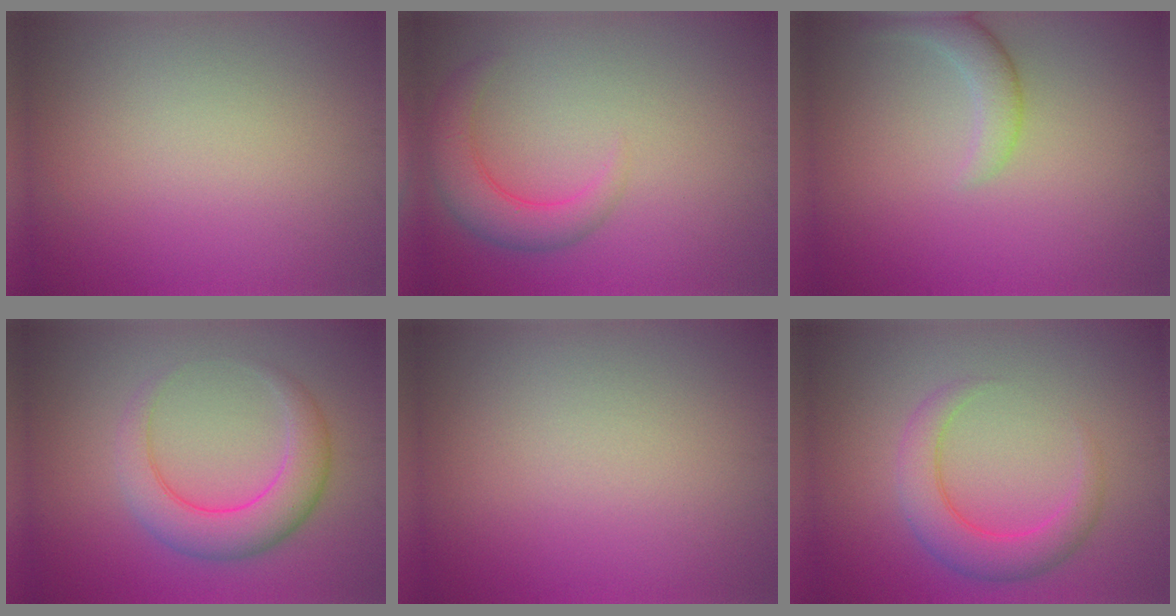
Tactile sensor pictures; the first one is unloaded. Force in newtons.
{"total": 3.7, "press": 3.7, "slide": 0.3}
{"total": 2.6, "press": 2.6, "slide": 0.3}
{"total": 4.8, "press": 4.8, "slide": 0.1}
{"total": 0.0}
{"total": 4.2, "press": 4.1, "slide": 0.3}